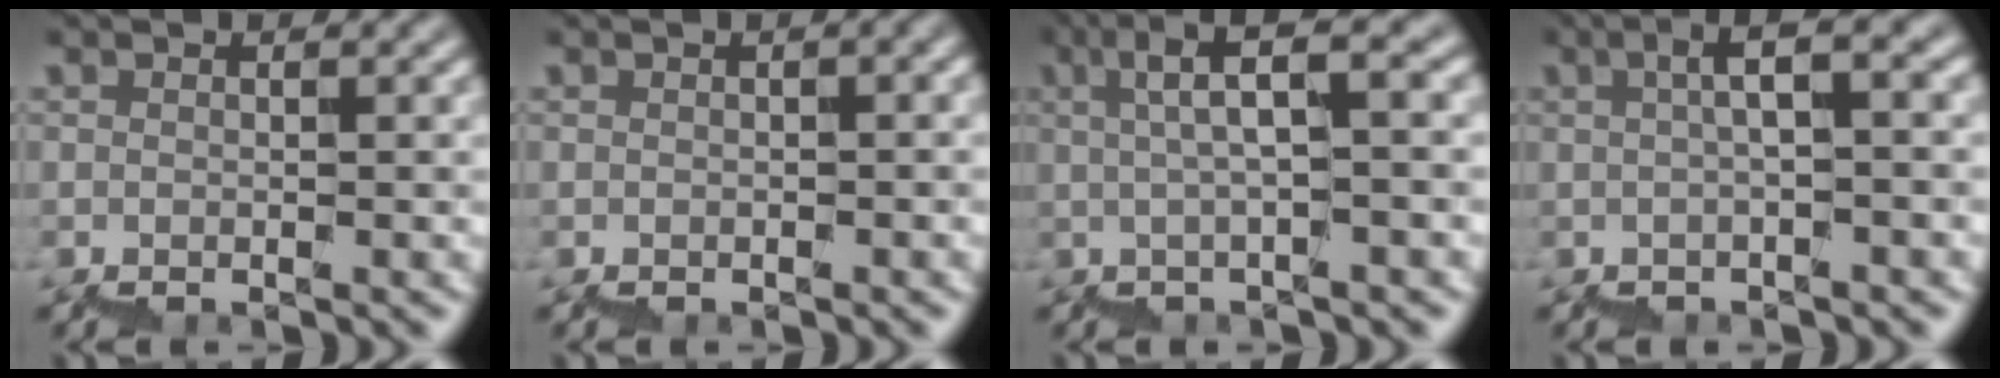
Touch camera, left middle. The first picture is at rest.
{"total": 1.3, "force": [-0.7, 0.4, 1.0], "torque": [-0.017, 0.004, -0.007]}
{"total": 5.4, "force": [1.8, 0.7, 5.1], "torque": [-0.068, 0.026, 0.025]}
{"total": 3.8, "force": [0.2, 0.6, 3.7], "torque": [-0.047, 0.025, -0.005]}